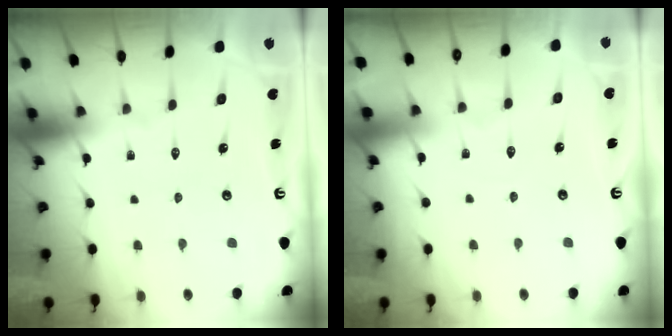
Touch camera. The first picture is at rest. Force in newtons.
{"total": 2.7, "press": 2.7, "slide": 0.3}